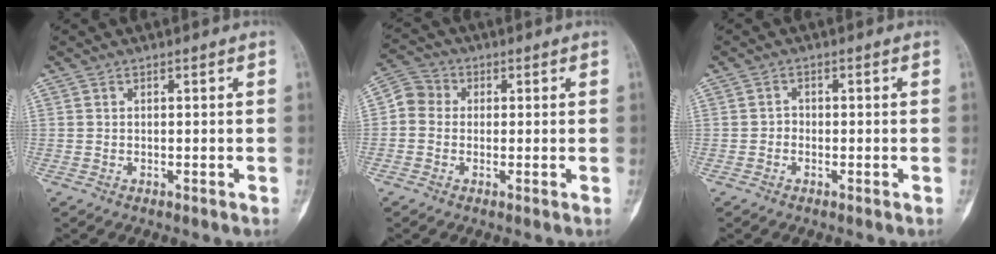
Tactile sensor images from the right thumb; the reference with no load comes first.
{"total": 5.0, "force": [-0.1, 4.5, 2.0], "torque": [-0.023, 0.012, -0.015]}
{"total": 1.2, "force": [-0.5, 1.0, 0.4], "torque": [0.006, 0.006, -0.014]}